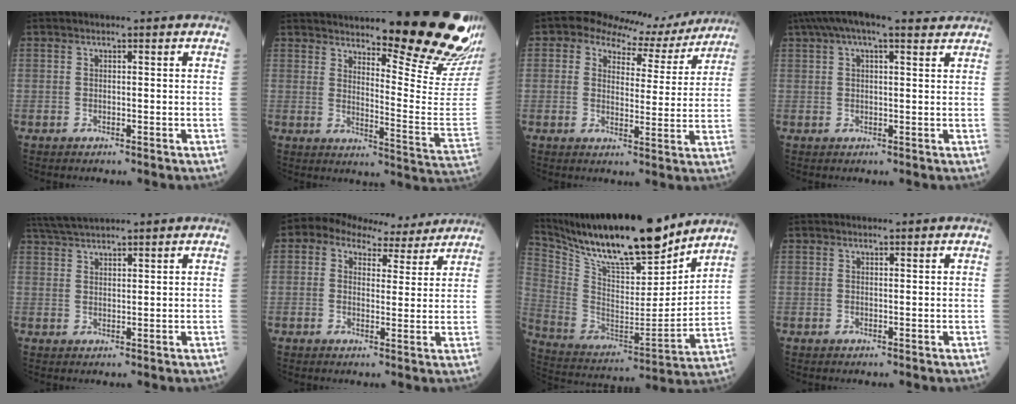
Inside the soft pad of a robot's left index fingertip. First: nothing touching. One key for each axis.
{"total": 20.4, "fx": 17.3, "fy": 1.0, "fz": 10.7, "tx": -0.141, "ty": -0.107, "tz": 0.211}
{"total": 9.1, "fx": 7.8, "fy": 4.1, "fz": 2.0, "tx": -0.028, "ty": 0.010, "tz": 0.087}
{"total": 9.8, "fx": 7.0, "fy": 3.0, "fz": 6.2, "tx": -0.112, "ty": 0.049, "tz": 0.106}
{"total": 5.6, "fx": 5.1, "fy": 0.3, "fz": 2.3, "tx": -0.050, "ty": 0.026, "tz": 0.099}
{"total": 8.1, "fx": 6.3, "fy": 4.3, "fz": 2.7, "tx": -0.042, "ty": 0.028, "tz": 0.077}
{"total": 22.1, "fx": 18.6, "fy": 3.7, "fz": 11.3, "tx": -0.216, "ty": -0.016, "tz": 0.323}
{"total": 0.0}